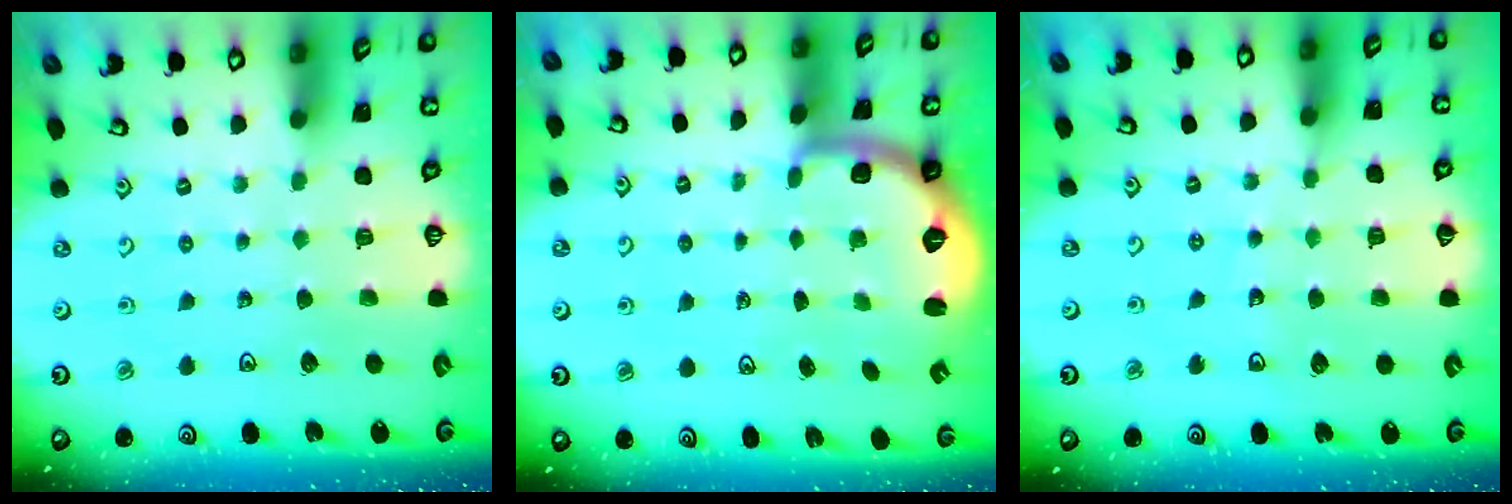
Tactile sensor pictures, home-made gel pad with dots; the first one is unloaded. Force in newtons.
{"total": 2.0, "press": 1.6, "slide": 1.2}
{"total": 5.3, "press": 4.9, "slide": 2.0}